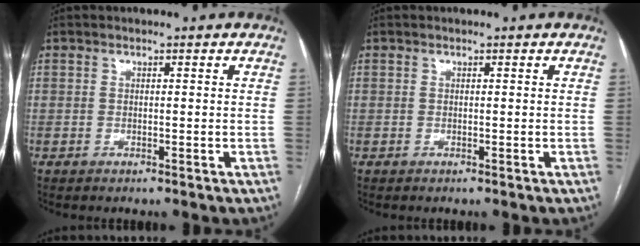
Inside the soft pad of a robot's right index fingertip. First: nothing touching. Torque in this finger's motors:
{"motor_torque": [0.00, 0.00, 0.02, 0.00]}